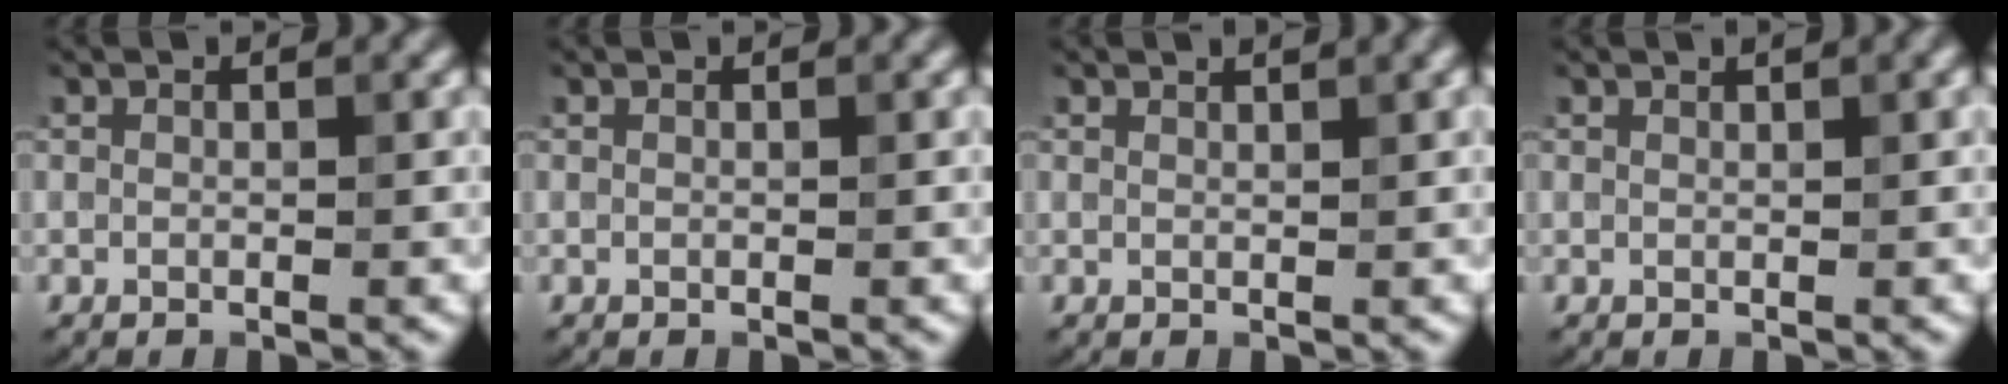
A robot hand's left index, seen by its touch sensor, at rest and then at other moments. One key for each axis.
{"total": 0.0}
{"total": 1.3, "fx": 1.0, "fy": 0.3, "fz": 0.8, "tx": -0.004, "ty": 0.001, "tz": 0.012}
{"total": 1.0, "fx": 0.7, "fy": 0.2, "fz": 0.7, "tx": -0.008, "ty": 0.003, "tz": 0.013}